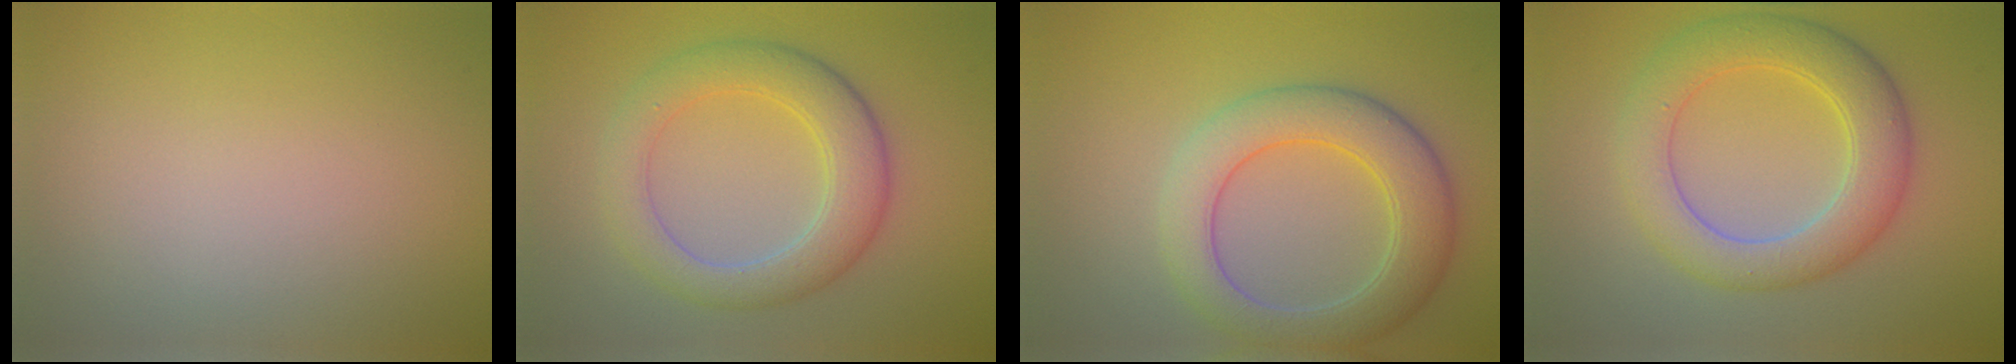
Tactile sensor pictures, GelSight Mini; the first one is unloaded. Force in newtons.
{"total": 5.6, "press": 5.6, "slide": 0.4}
{"total": 6.4, "press": 6.4, "slide": 0.5}
{"total": 6.3, "press": 6.3, "slide": 0.2}